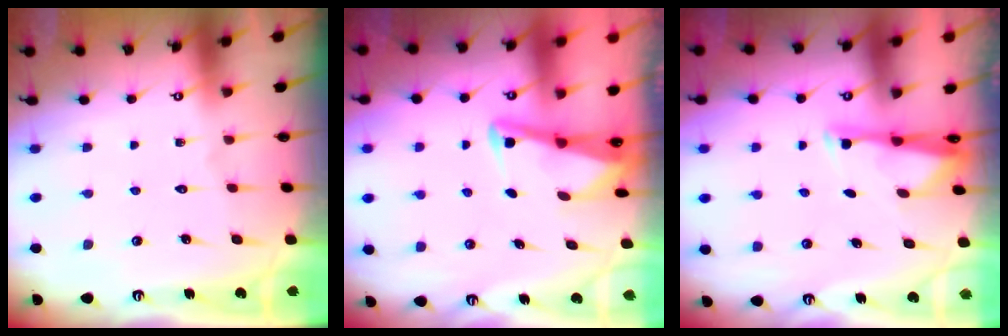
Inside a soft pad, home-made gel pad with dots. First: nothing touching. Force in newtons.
{"total": 2.9, "press": 2.8, "slide": 0.4}
{"total": 2.9, "press": 2.8, "slide": 0.5}